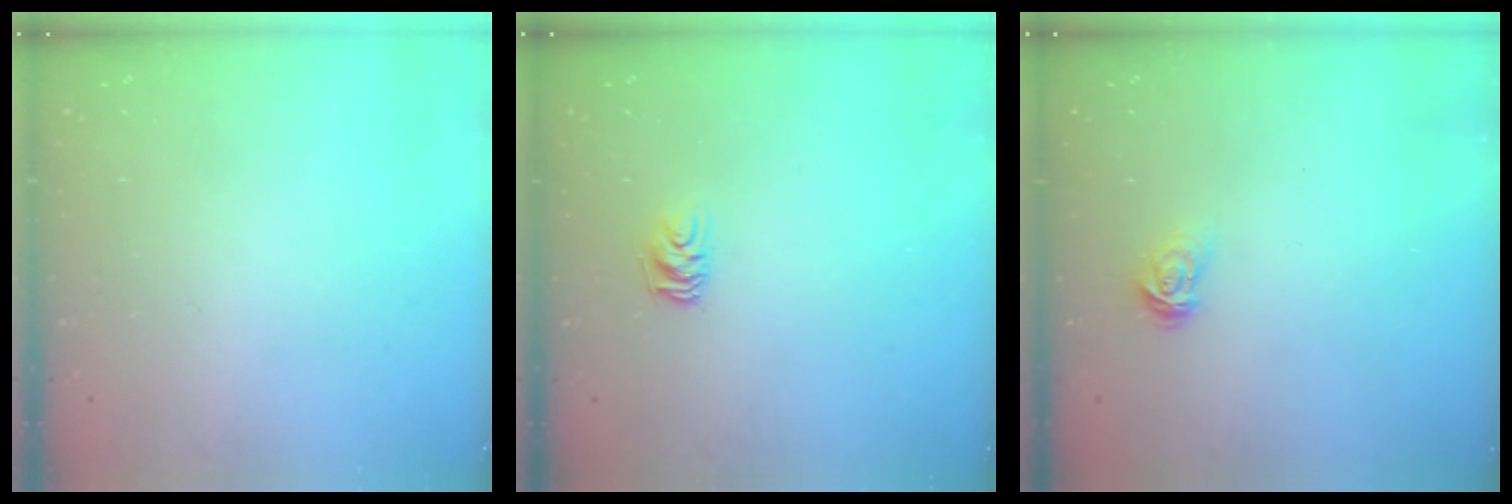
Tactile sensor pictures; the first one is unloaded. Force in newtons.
{"total": 6.1, "press": 6.0, "slide": 0.8}
{"total": 3.9, "press": 3.8, "slide": 0.5}